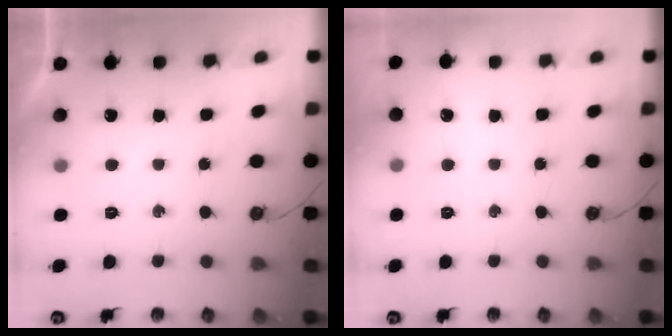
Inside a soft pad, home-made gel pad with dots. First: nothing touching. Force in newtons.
{"total": 0.0}